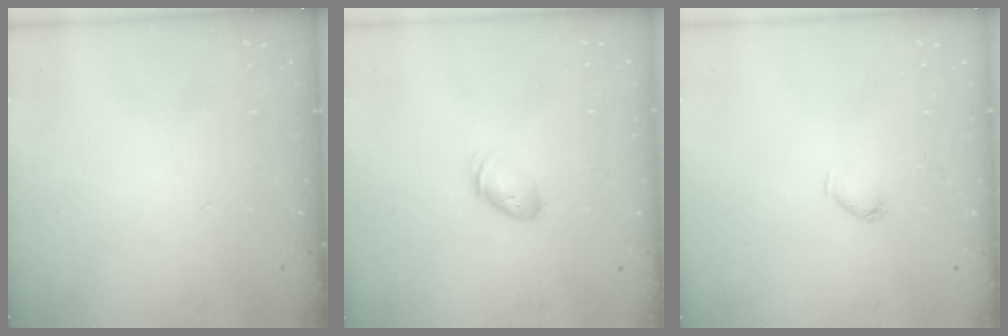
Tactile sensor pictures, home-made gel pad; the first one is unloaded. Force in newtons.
{"total": 4.9, "press": 4.8, "slide": 1.0}
{"total": 3.0, "press": 3.0, "slide": 0.3}